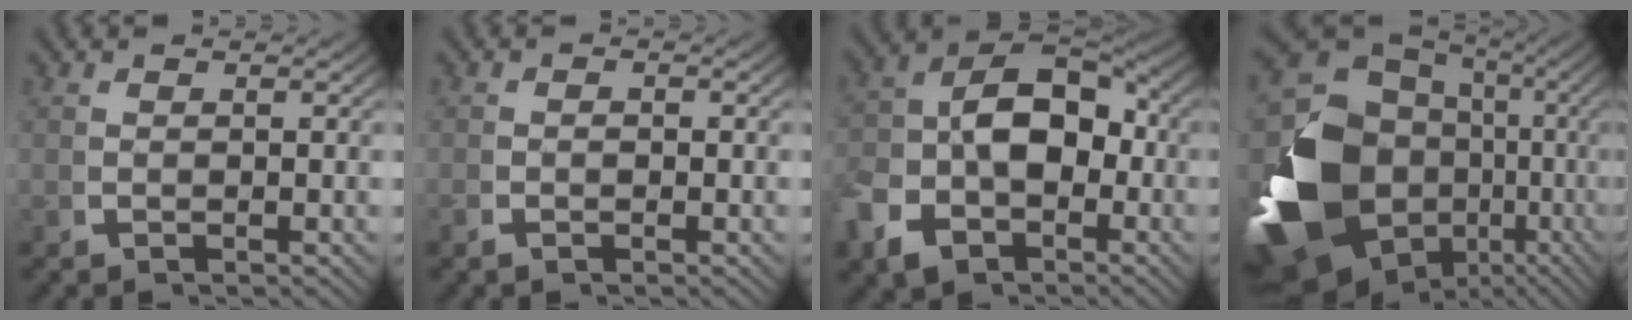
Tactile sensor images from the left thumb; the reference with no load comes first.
{"total": 0.8, "force": [-0.4, 0.5, 0.4], "torque": [-0.011, -0.002, -0.011]}
{"total": 12.5, "force": [-2.3, 8.8, 8.6], "torque": [-0.165, -0.027, -0.026]}
{"total": 22.2, "force": [-2.9, 15.4, 15.7], "torque": [-0.325, -0.074, -0.018]}